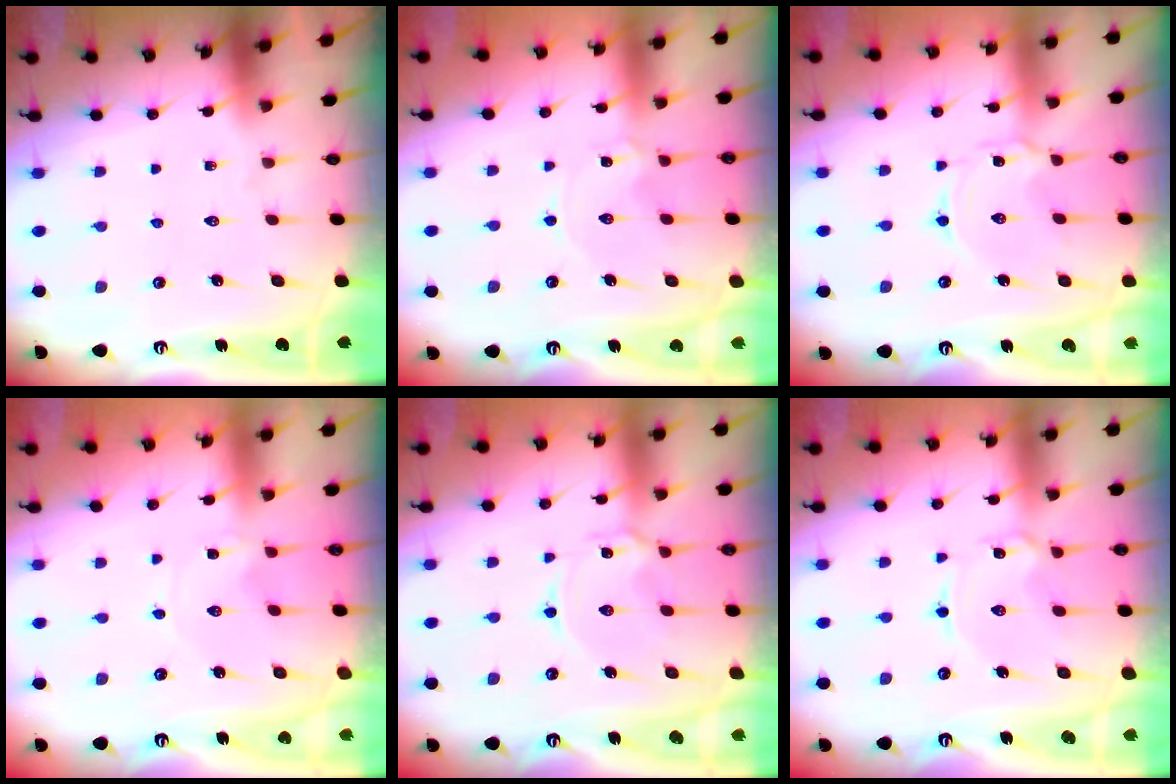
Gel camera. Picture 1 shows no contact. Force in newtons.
{"total": 1.1, "press": 1.1, "slide": 0.2}
{"total": 1.7, "press": 1.7, "slide": 0.3}
{"total": 0.8, "press": 0.8, "slide": 0.1}
{"total": 2.5, "press": 2.4, "slide": 0.4}
{"total": 2.1, "press": 2.1, "slide": 0.4}